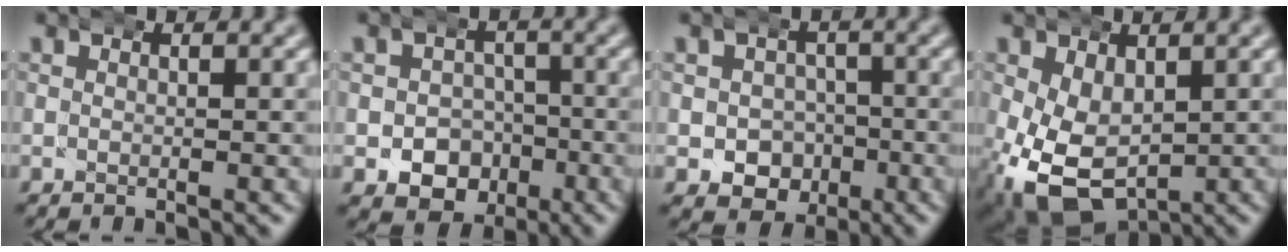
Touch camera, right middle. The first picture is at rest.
{"total": 7.8, "force": [-3.4, 6.8, 1.8], "torque": [-0.017, -0.031, -0.053]}
{"total": 6.4, "force": [-2.6, 5.7, 1.6], "torque": [-0.023, -0.033, -0.034]}
{"total": 11.4, "force": [-4.6, 8.7, 5.7], "torque": [-0.147, -0.081, -0.050]}